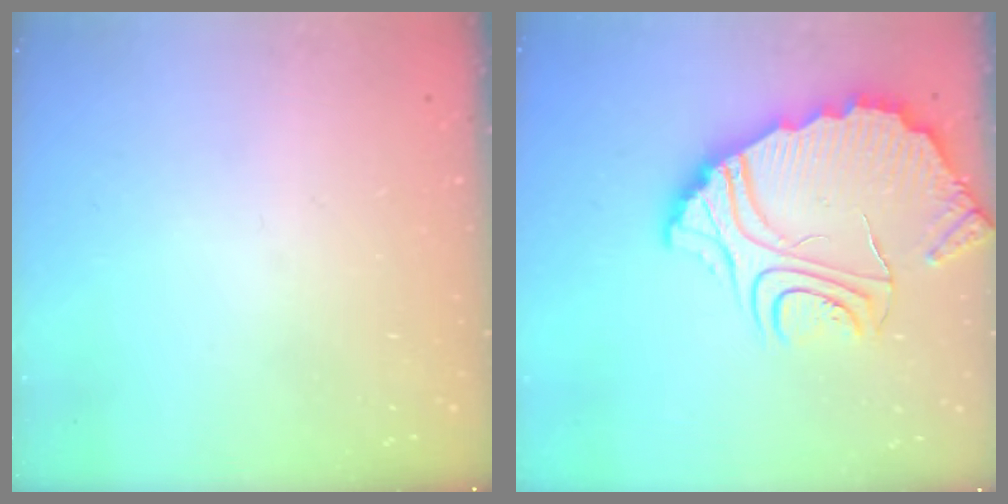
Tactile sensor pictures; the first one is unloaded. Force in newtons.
{"total": 12.4, "press": 12.4, "slide": 1.2}